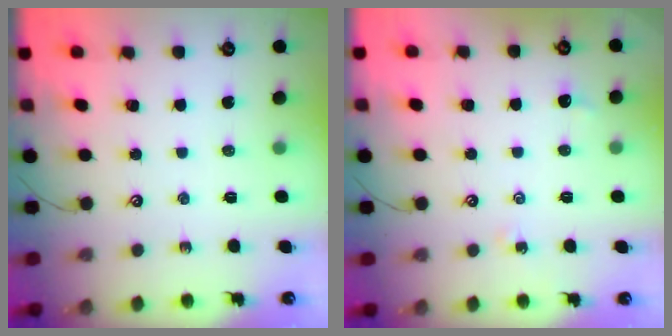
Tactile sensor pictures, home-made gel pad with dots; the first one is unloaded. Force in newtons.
{"total": 2.0, "press": 1.9, "slide": 0.5}